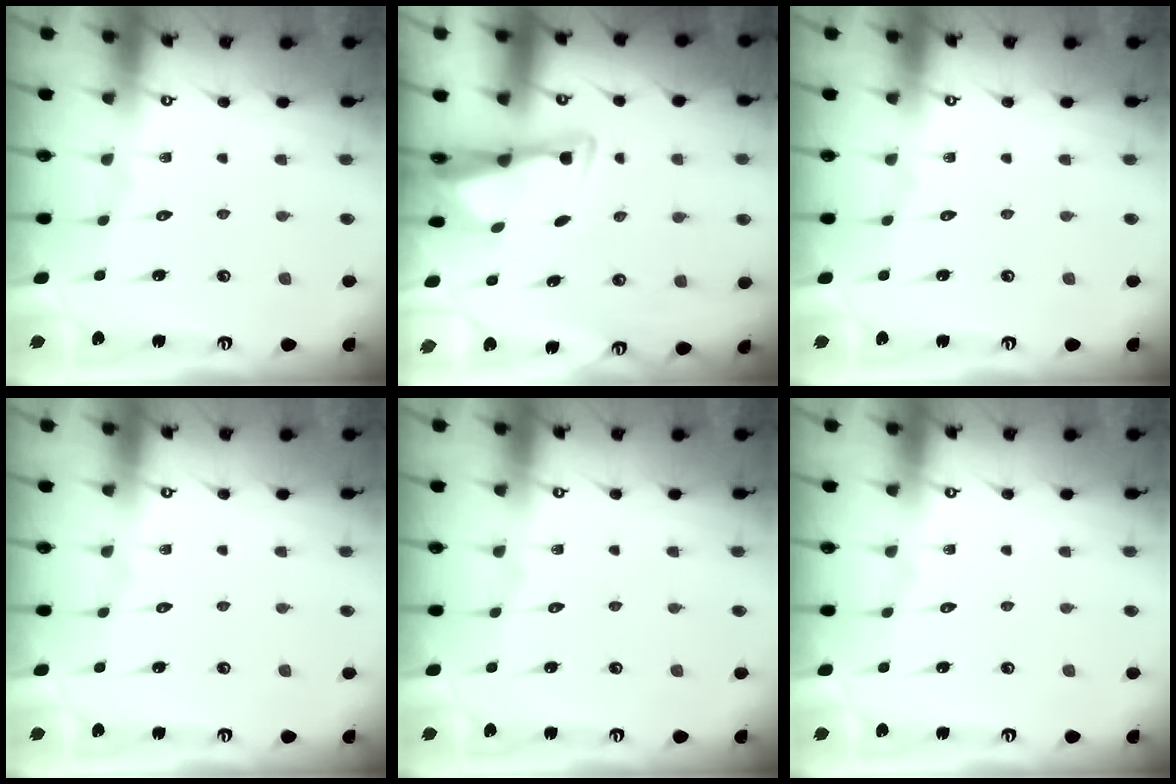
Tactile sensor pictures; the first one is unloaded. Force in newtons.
{"total": 3.1, "press": 2.9, "slide": 0.9}
{"total": 0.0}
{"total": 0.0}
{"total": 0.0}
{"total": 0.0}